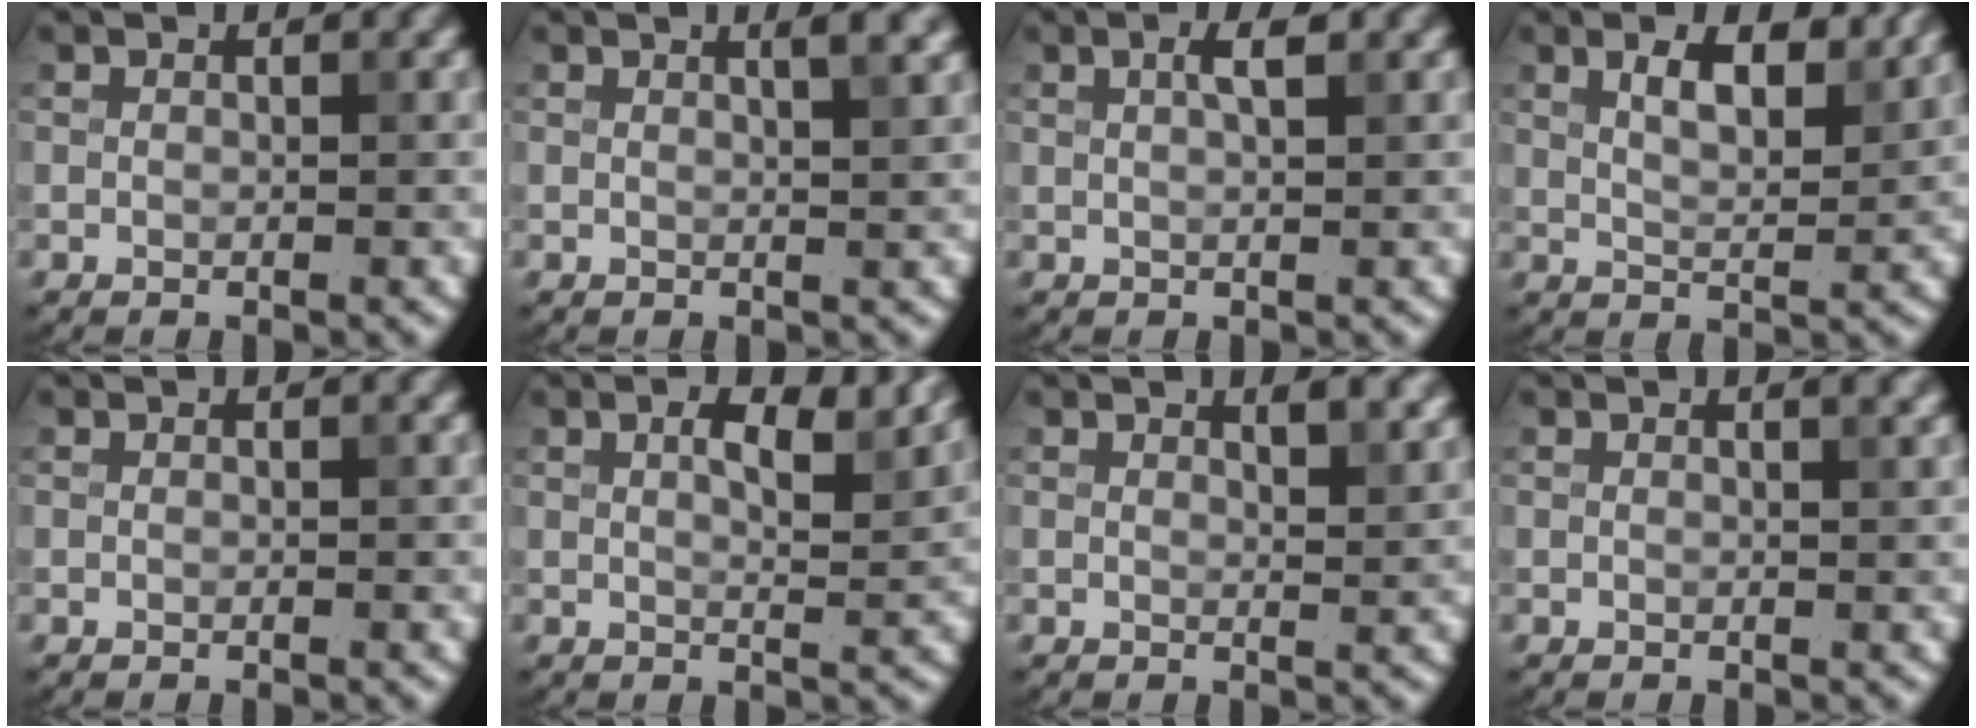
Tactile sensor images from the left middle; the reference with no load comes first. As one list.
[{"total": 2.4, "force": [1.3, 0.8, 1.9], "torque": [-0.012, 0.008, 0.003]}, {"total": 1.9, "force": [0.8, 0.4, 1.7], "torque": [-0.024, 0.006, 0.011]}, {"total": 4.3, "force": [2.4, 1.5, 3.3], "torque": [-0.060, 0.001, 0.041]}, {"total": 0.0}, {"total": 4.5, "force": [2.2, 1.5, 3.6], "torque": [-0.057, 0.001, 0.036]}, {"total": 2.4, "force": [1.6, 0.8, 1.7], "torque": [-0.013, 0.001, 0.024]}, {"total": 1.3, "force": [0.8, 0.5, 0.9], "torque": [-0.005, 0.002, 0.006]}]